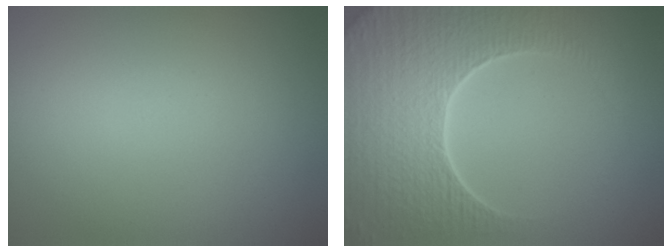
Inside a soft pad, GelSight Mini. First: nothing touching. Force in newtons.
{"total": 9.0, "press": 6.2, "slide": 6.5}